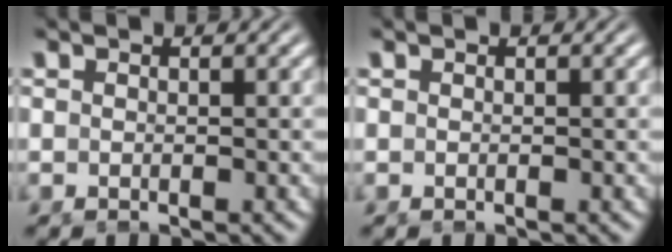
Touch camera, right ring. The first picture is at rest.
{"total": 0.0}